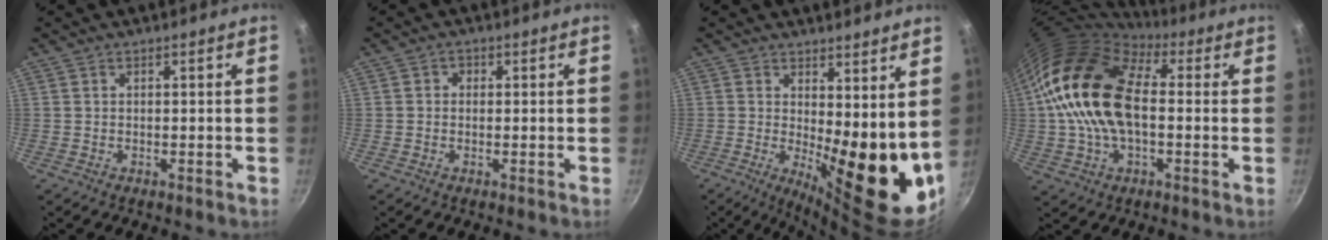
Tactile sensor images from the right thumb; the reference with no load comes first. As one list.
[{"total": 1.4, "force": [0.1, 1.3, 0.6], "torque": [-0.004, 0.002, -0.003]}, {"total": 14.6, "force": [2.2, 5.6, 13.3], "torque": [-0.149, -0.037, 0.042]}, {"total": 18.6, "force": [1.4, 11.3, 14.7], "torque": [-0.249, 0.020, 0.011]}]